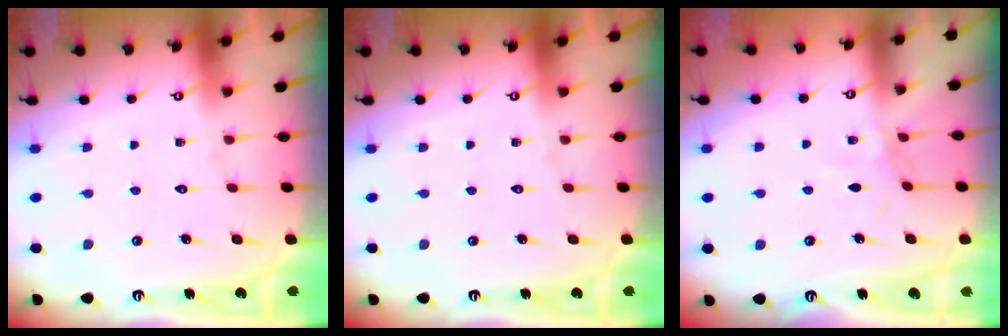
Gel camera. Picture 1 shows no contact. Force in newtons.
{"total": 0.0}
{"total": 2.1, "press": 2.1, "slide": 0.5}